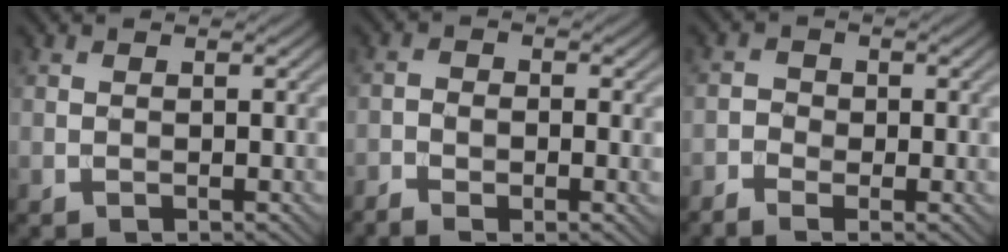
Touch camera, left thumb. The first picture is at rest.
{"total": 4.1, "force": [-2.4, 1.7, 2.8], "torque": [-0.049, -0.005, -0.047]}
{"total": 3.0, "force": [-1.9, 1.7, 1.5], "torque": [-0.029, -0.002, -0.042]}